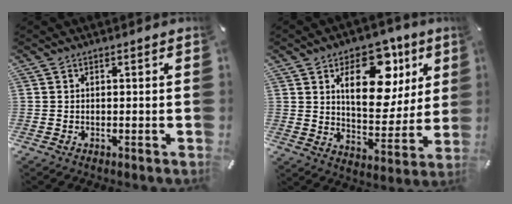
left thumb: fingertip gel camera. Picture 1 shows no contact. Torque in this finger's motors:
{"motor_torque": [1.10, 1.10, 1.82, -0.96, 0.20]}